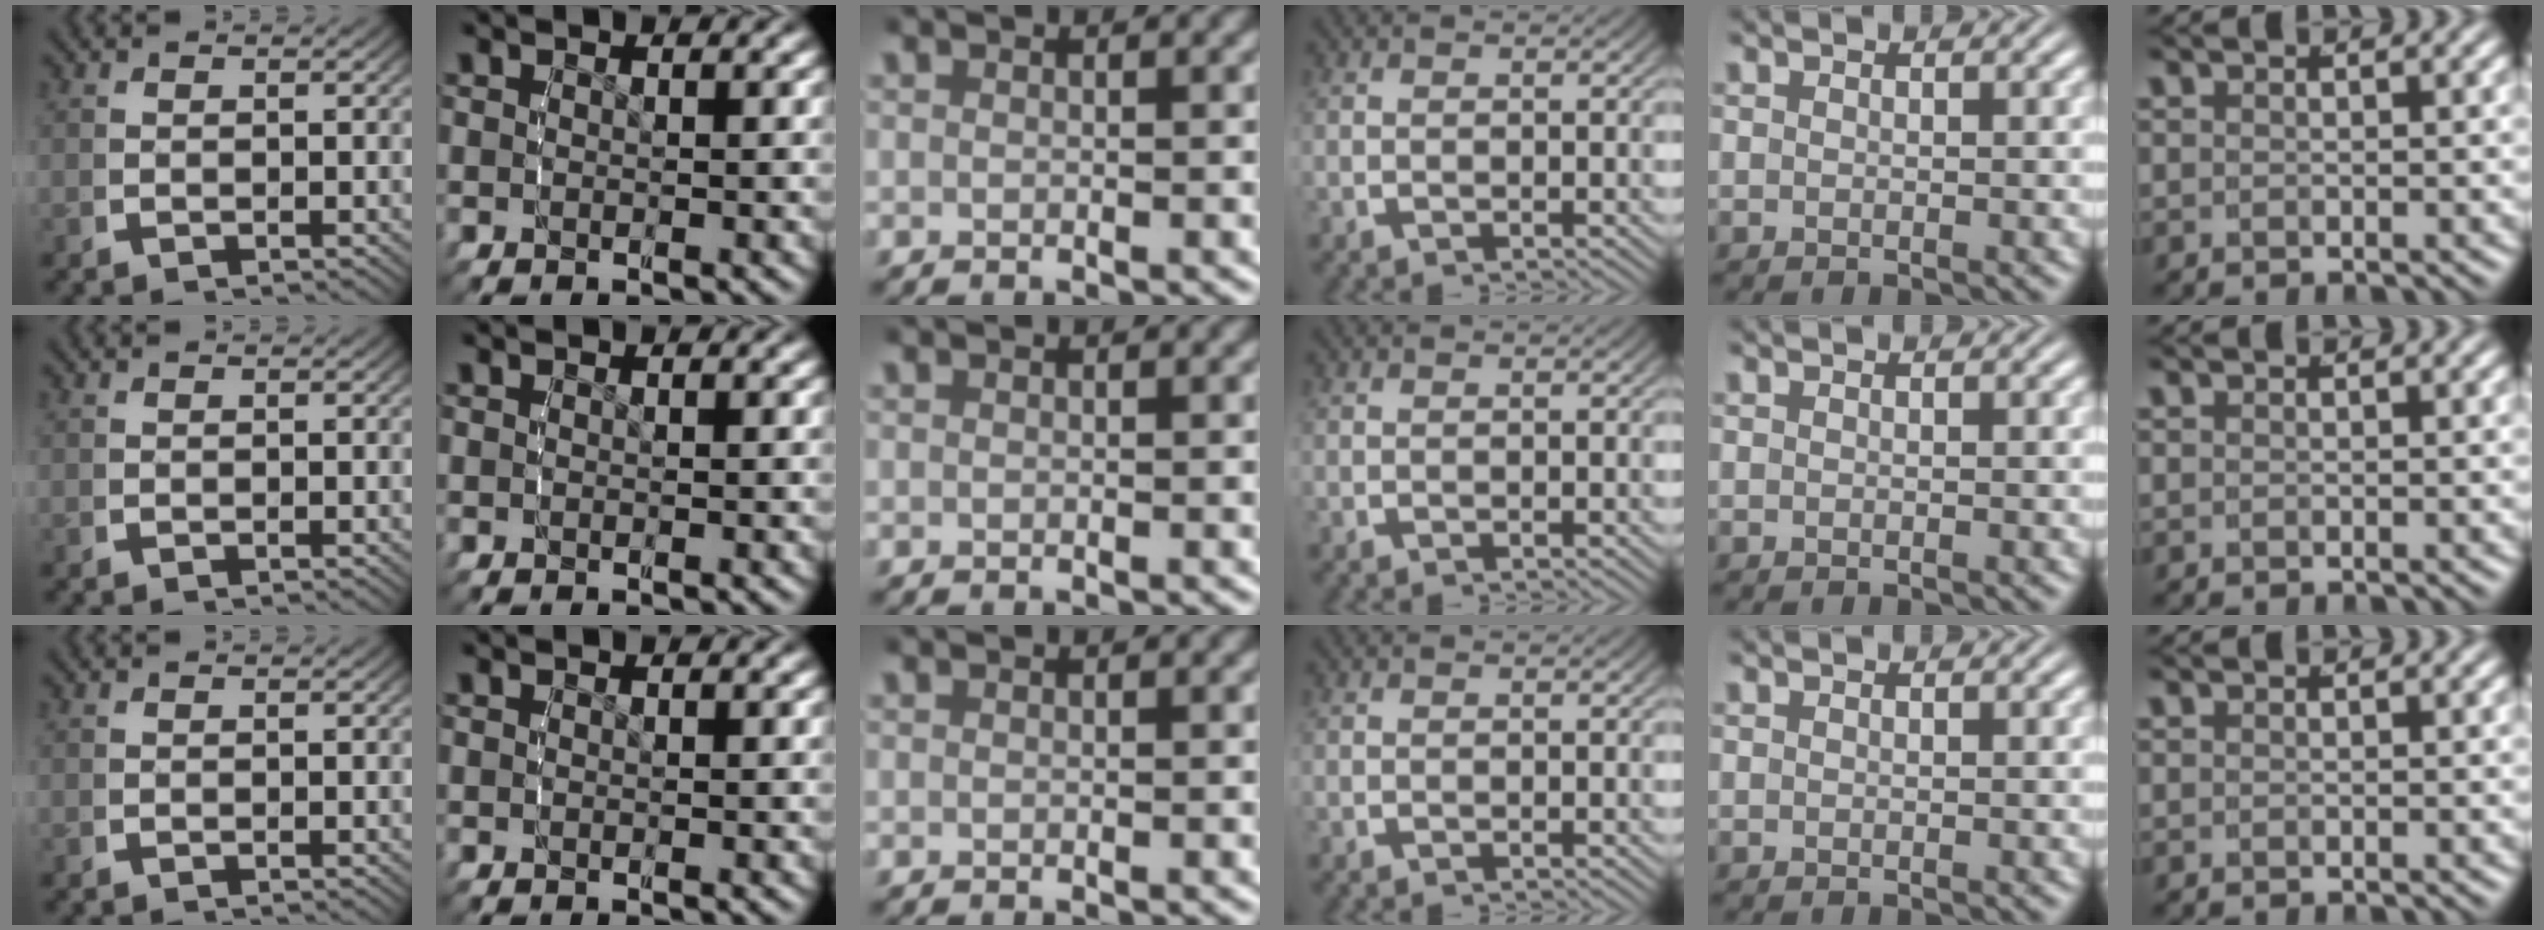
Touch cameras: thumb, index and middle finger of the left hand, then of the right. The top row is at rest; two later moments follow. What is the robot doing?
{"motion": "reach", "object": "paper"}